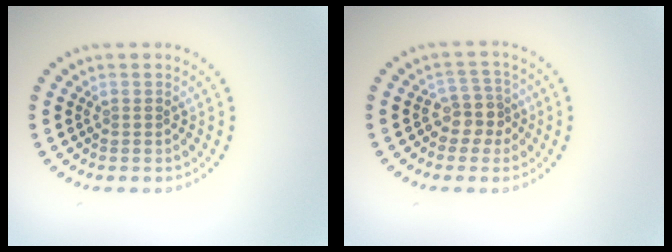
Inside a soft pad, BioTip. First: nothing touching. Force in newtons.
{"total": 2.6, "press": 2.2, "slide": 1.5}